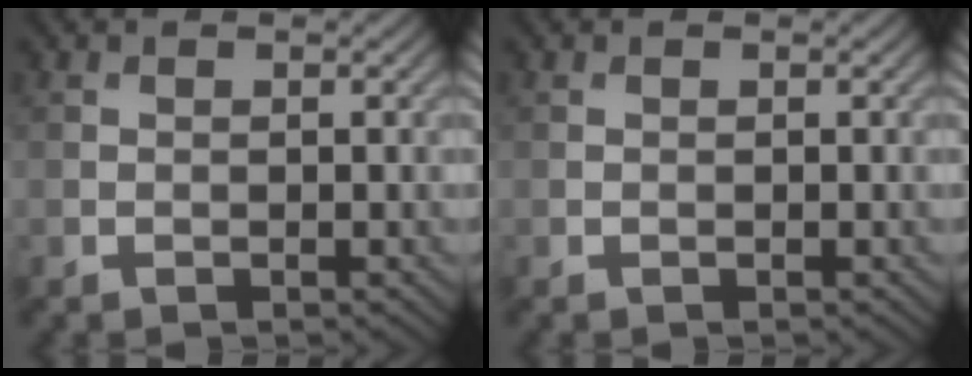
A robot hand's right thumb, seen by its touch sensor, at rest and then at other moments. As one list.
[{"total": 0.0}]